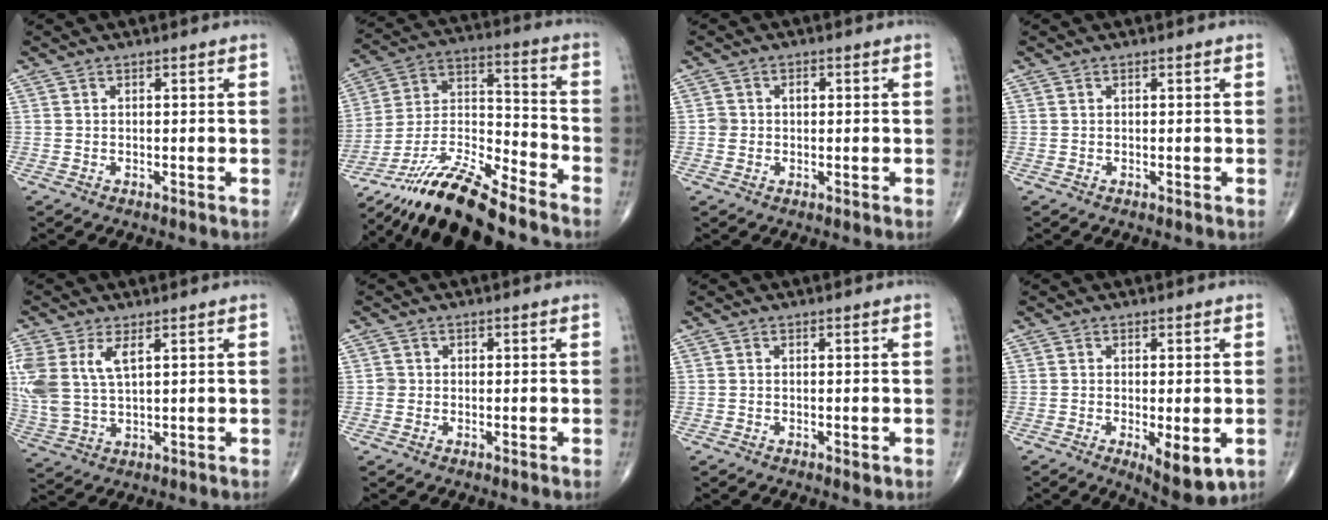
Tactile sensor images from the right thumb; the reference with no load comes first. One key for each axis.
{"total": 18.1, "fx": -15.2, "fy": 3.7, "fz": 9.2, "tx": -0.171, "ty": 0.076, "tz": -0.280}
{"total": 2.3, "fx": 0.1, "fy": 2.1, "fz": 1.1, "tx": -0.006, "ty": 0.006, "tz": 0.003}
{"total": 0.0}
{"total": 11.5, "fx": 3.7, "fy": 5.8, "fz": 9.2, "tx": -0.228, "ty": -0.001, "tz": 0.087}
{"total": 1.4, "fx": -0.1, "fy": 1.3, "fz": 0.1, "tx": 0.007, "ty": 0.005, "tz": -0.004}
{"total": 1.0, "fx": -0.4, "fy": 0.5, "fz": 0.8, "tx": -0.011, "ty": -0.003, "tz": -0.005}
{"total": 7.7, "fx": -2.4, "fy": 2.7, "fz": 6.8, "tx": -0.095, "ty": -0.018, "tz": -0.029}